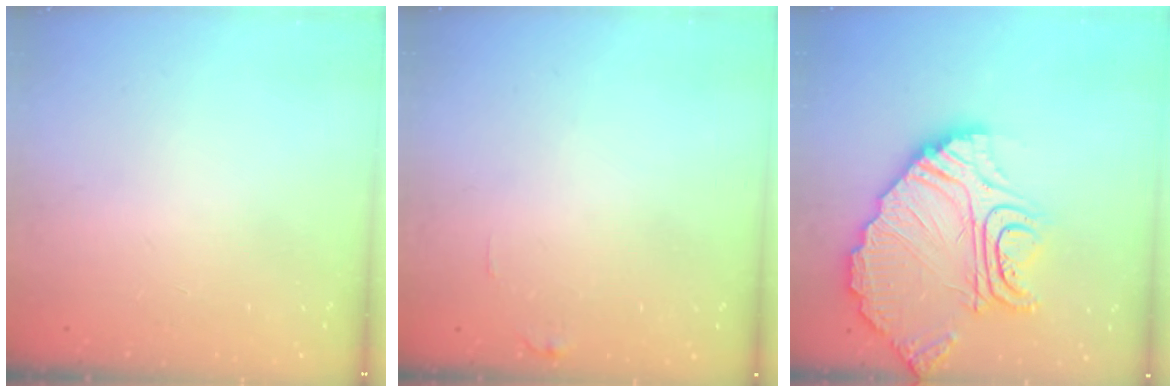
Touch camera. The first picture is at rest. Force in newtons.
{"total": 5.1, "press": 5.1, "slide": 0.3}
{"total": 24.0, "press": 23.8, "slide": 2.7}